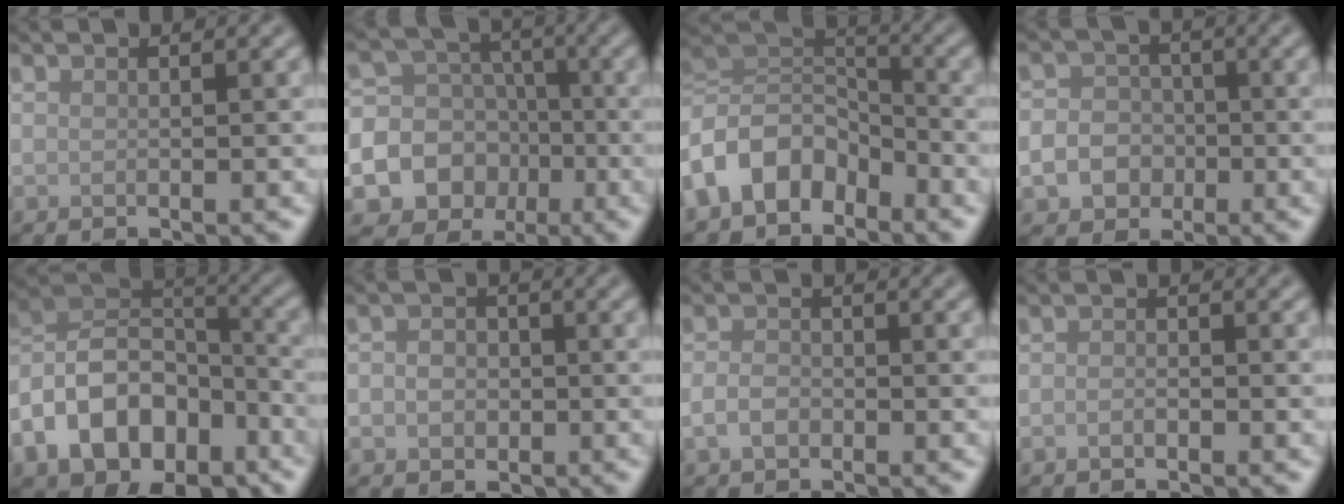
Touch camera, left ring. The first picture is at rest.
{"total": 17.0, "force": [-5.9, 15.6, 3.5], "torque": [-0.105, -0.029, -0.107]}
{"total": 7.0, "force": [-3.4, 4.8, 3.8], "torque": [-0.064, 0.011, -0.077]}
{"total": 5.1, "force": [-1.7, 4.4, 1.9], "torque": [-0.010, -0.003, -0.046]}
{"total": 10.6, "force": [-5.3, 6.9, 6.0], "torque": [-0.111, 0.010, -0.112]}
{"total": 3.0, "force": [-0.4, 2.6, 1.4], "torque": [-0.002, 0.004, -0.025]}
{"total": 1.8, "force": [-0.7, 1.3, 1.1], "torque": [-0.023, -0.001, -0.019]}
{"total": 0.9, "force": [-0.4, 0.5, 0.6], "torque": [-0.012, -0.001, -0.010]}